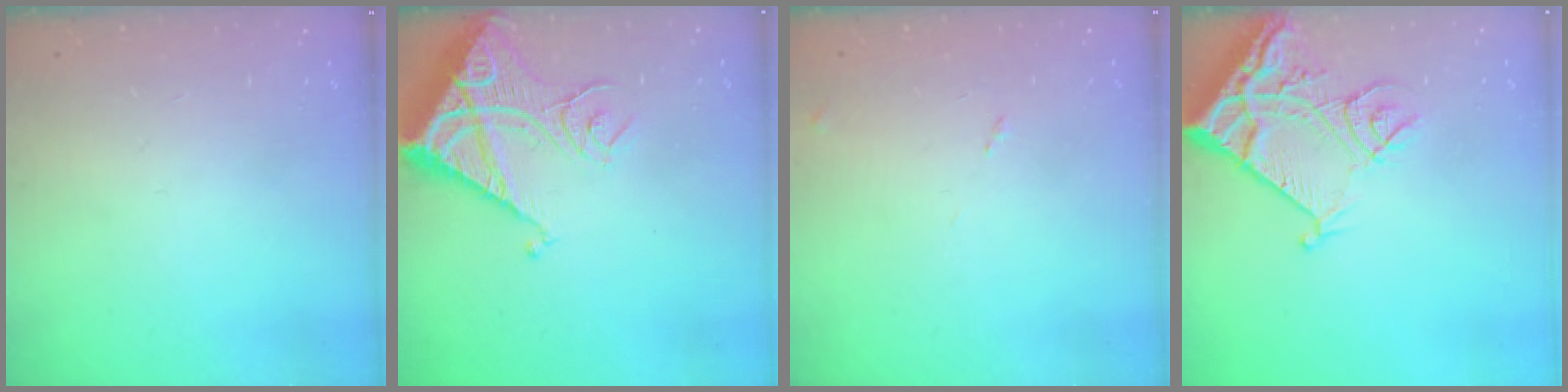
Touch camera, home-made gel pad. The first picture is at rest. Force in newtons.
{"total": 15.5, "press": 15.4, "slide": 1.6}
{"total": 7.6, "press": 7.5, "slide": 0.7}
{"total": 13.6, "press": 13.5, "slide": 1.7}